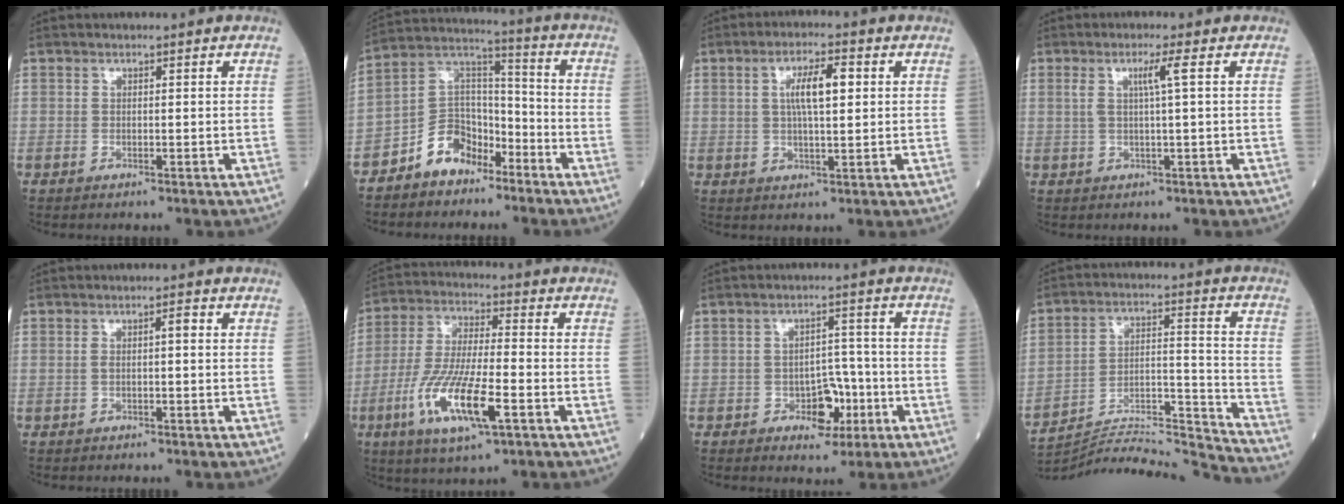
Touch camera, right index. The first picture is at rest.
{"total": 9.0, "force": [-5.9, 5.9, 3.3], "torque": [-0.068, 0.039, -0.111]}
{"total": 6.2, "force": [1.4, 1.2, 5.9], "torque": [-0.110, 0.009, 0.027]}
{"total": 3.2, "force": [0.9, -0.6, 3.0], "torque": [-0.061, 0.002, 0.017]}
{"total": 2.1, "force": [0.1, 0.4, 2.0], "torque": [-0.037, 0.012, 0.004]}
{"total": 13.6, "force": [-5.3, 2.4, 12.3], "torque": [-0.251, -0.017, -0.096]}
{"total": 5.5, "force": [-2.3, 3.2, 3.8], "torque": [-0.051, 0.010, -0.033]}
{"total": 20.2, "force": [-19.8, -1.8, 3.6], "torque": [-0.069, 0.018, -0.309]}